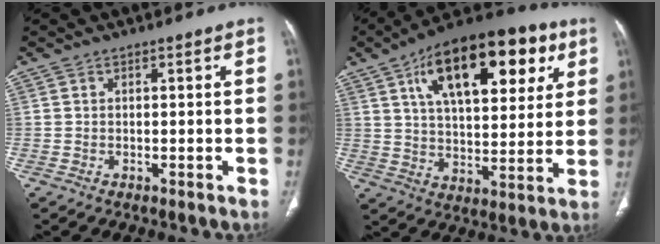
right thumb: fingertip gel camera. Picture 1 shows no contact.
{"total": 24.8, "force": [10.6, 11.8, 19.1], "torque": [-0.260, -0.005, 0.167]}